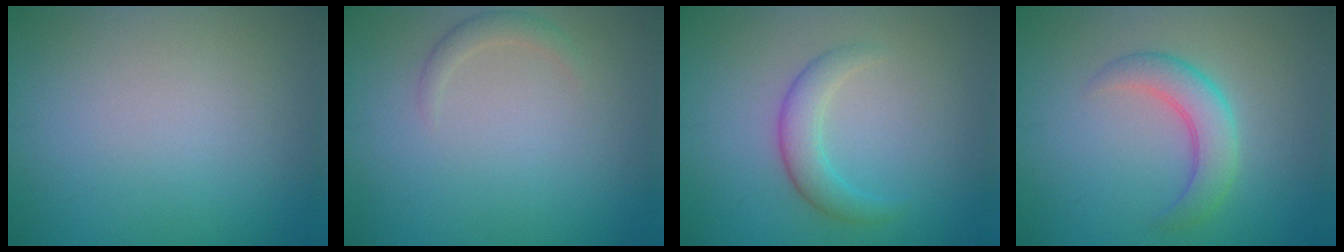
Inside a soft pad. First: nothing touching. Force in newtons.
{"total": 1.2, "press": 1.2, "slide": 0.0}
{"total": 2.8, "press": 2.8, "slide": 0.1}
{"total": 3.5, "press": 3.5, "slide": 0.1}